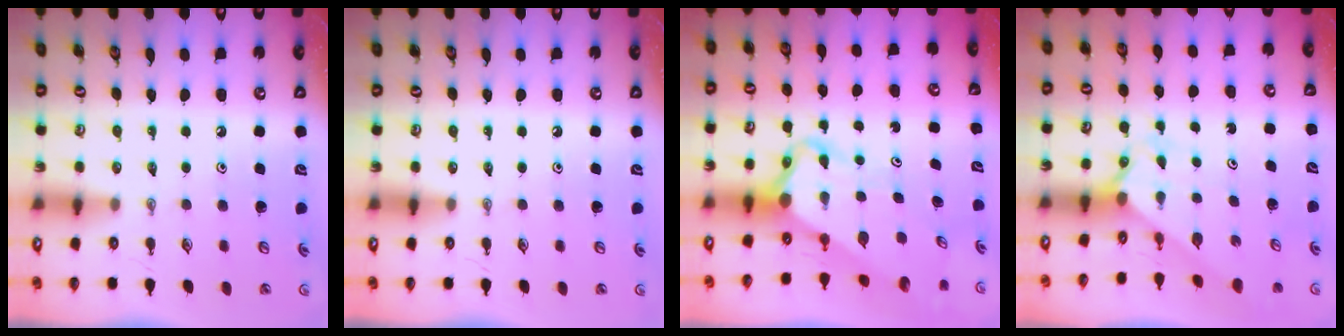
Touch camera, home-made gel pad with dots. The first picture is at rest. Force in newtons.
{"total": 0.0}
{"total": 5.7, "press": 5.7, "slide": 0.5}
{"total": 2.0, "press": 2.0, "slide": 0.2}